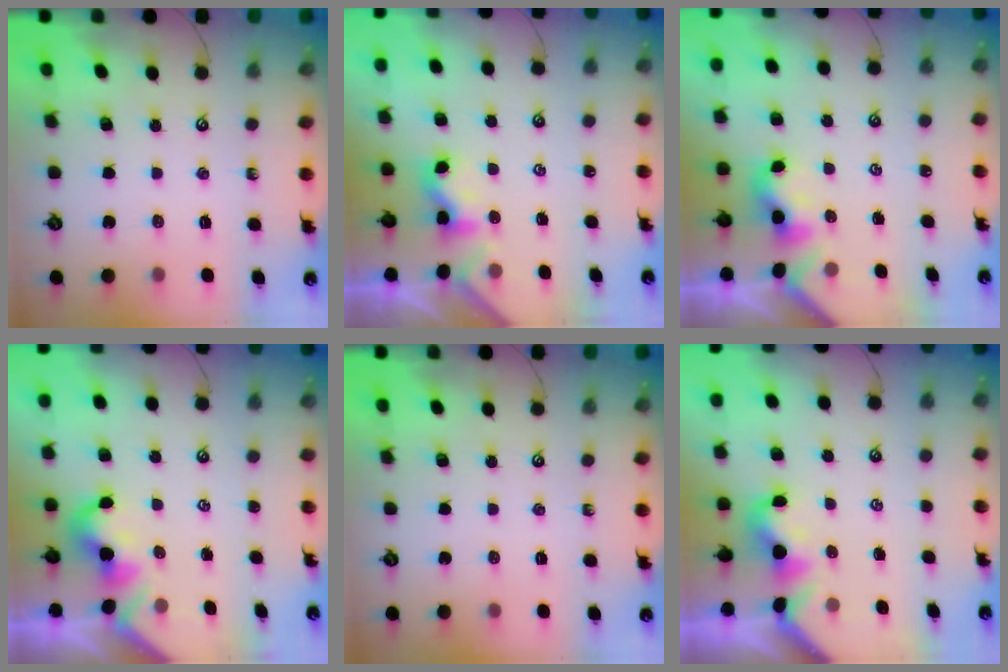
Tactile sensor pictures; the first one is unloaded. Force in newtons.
{"total": 2.3, "press": 2.3, "slide": 0.1}
{"total": 2.3, "press": 2.3, "slide": 0.3}
{"total": 2.1, "press": 2.1, "slide": 0.4}
{"total": 0.0}
{"total": 1.6, "press": 1.5, "slide": 0.4}